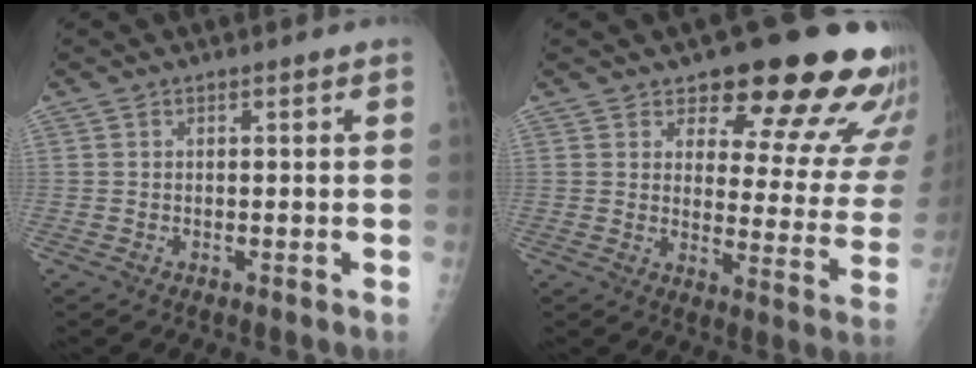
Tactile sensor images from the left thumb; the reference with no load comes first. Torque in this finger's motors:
{"motor_torque": [0.35, 0.65, 0.51, -0.28, 0.11]}